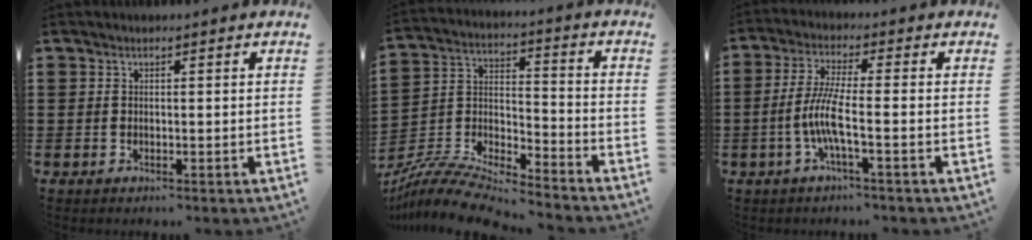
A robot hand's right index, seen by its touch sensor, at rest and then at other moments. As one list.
[{"total": 9.5, "force": [-9.0, 1.3, 2.9], "torque": [-0.069, 0.007, -0.182]}, {"total": 6.3, "force": [-1.9, 0.7, 5.9], "torque": [-0.138, -0.014, -0.047]}]